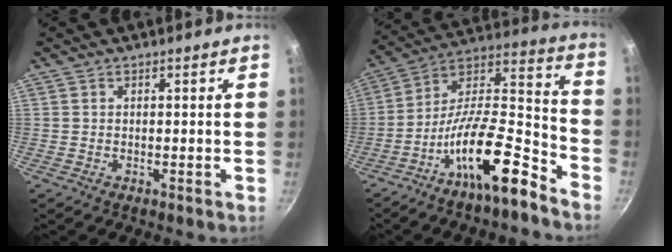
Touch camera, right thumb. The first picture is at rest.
{"total": 18.5, "force": [-11.4, 5.2, 13.6], "torque": [-0.206, 0.097, -0.204]}